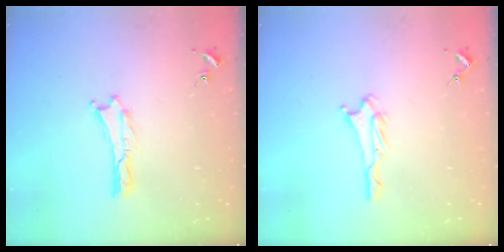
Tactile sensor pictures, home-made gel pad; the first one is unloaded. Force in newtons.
{"total": 2.1, "press": 2.1, "slide": 0.3}